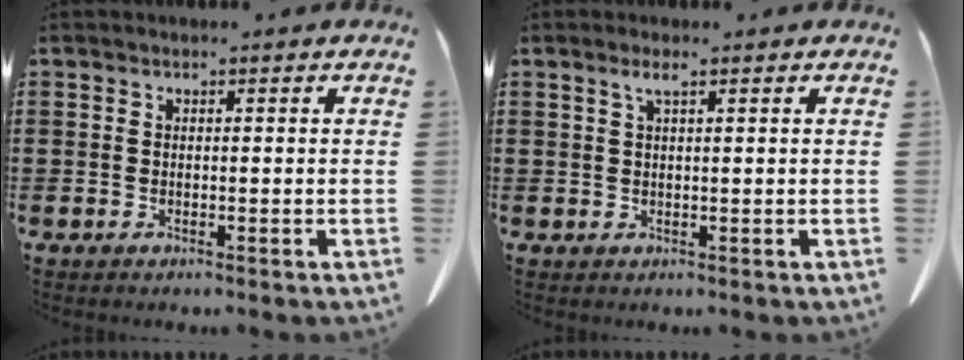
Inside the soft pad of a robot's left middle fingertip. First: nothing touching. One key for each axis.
{"total": 1.5, "fx": 0.8, "fy": 0.2, "fz": 1.3, "tx": -0.028, "ty": 0.002, "tz": 0.014}